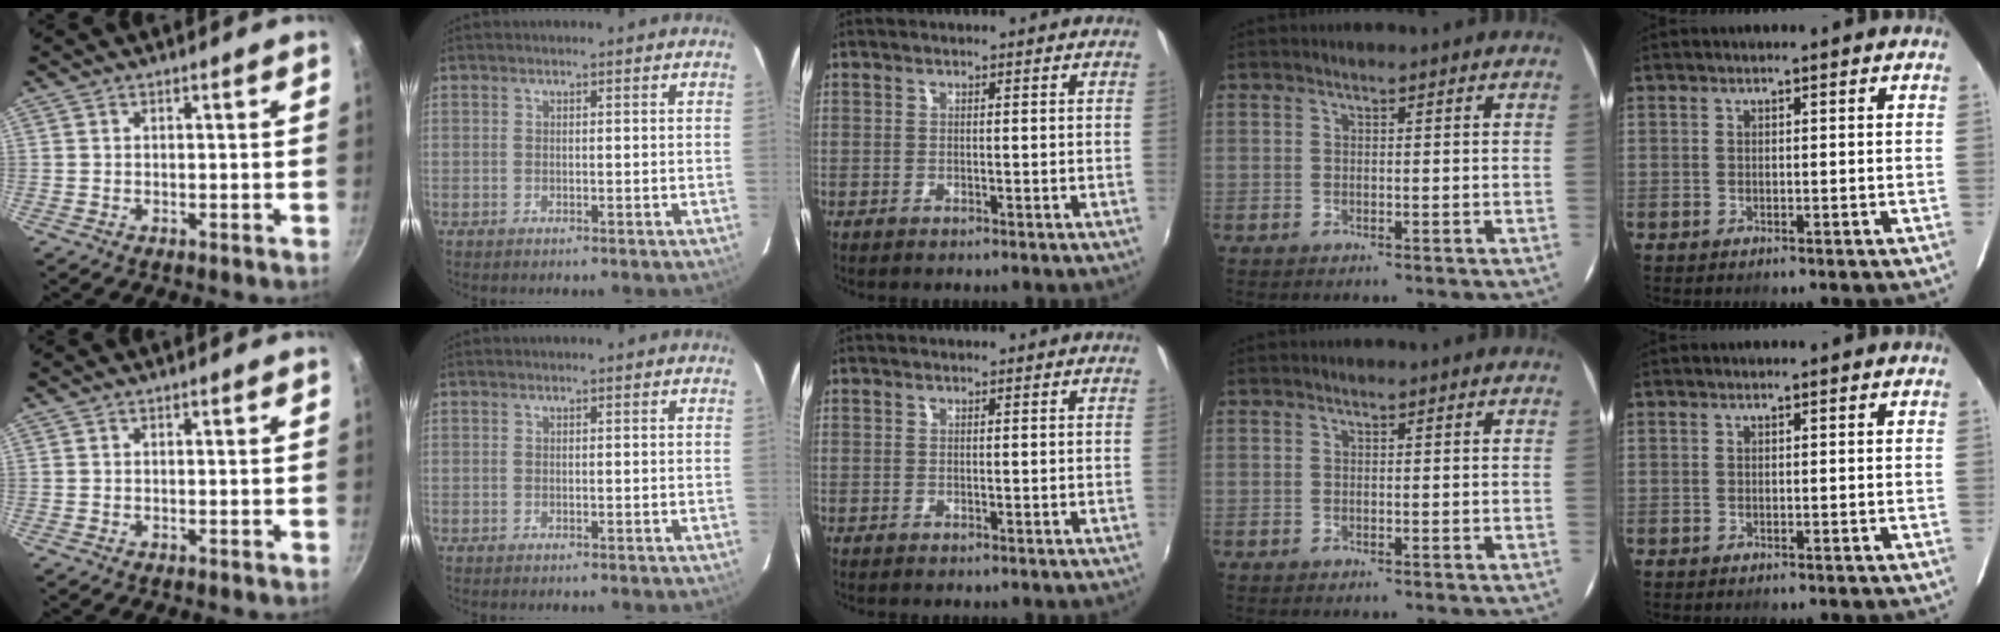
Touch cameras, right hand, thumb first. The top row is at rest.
{}